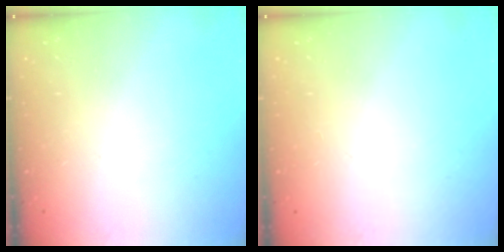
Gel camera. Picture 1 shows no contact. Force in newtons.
{"total": 1.5, "press": 1.5, "slide": 0.1}